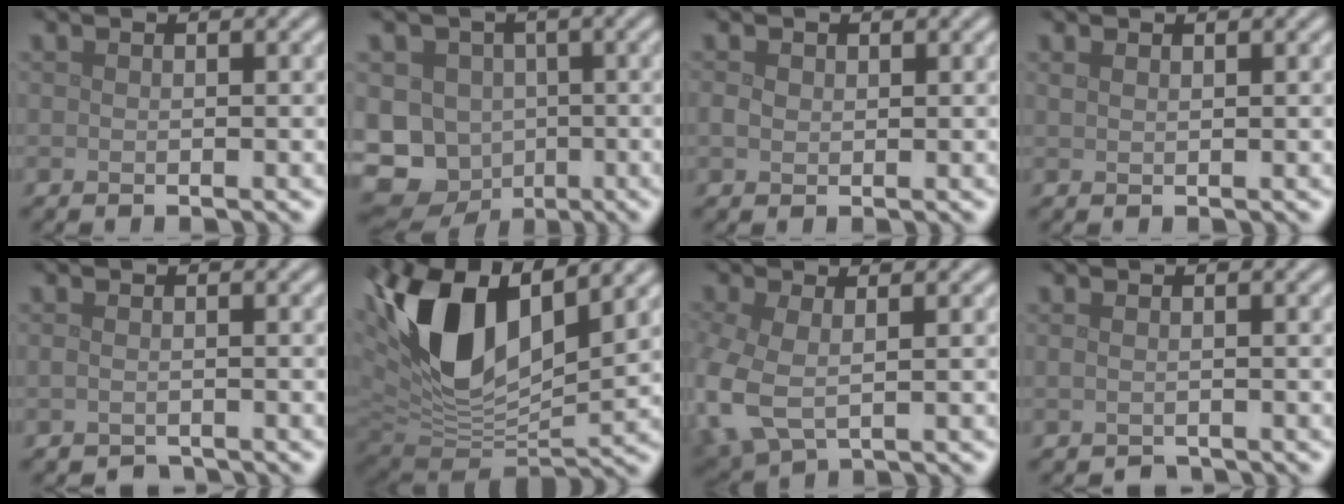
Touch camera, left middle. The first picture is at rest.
{"total": 12.2, "force": [-3.6, 10.8, 4.4], "torque": [-0.082, -0.020, -0.086]}
{"total": 1.0, "force": [0.3, 0.8, 0.5], "torque": [-0.013, 0.002, 0.005]}
{"total": 0.7, "force": [0.7, 0.2, 0.3], "torque": [-0.008, 0.001, 0.015]}
{"total": 1.3, "force": [-1.2, 0.4, 0.2], "torque": [-0.005, -0.009, -0.025]}
{"total": 13.8, "force": [4.9, 7.0, 10.9], "torque": [-0.223, 0.010, 0.085]}
{"total": 6.1, "force": [-1.2, 3.6, 4.8], "torque": [-0.138, -0.026, -0.018]}
{"total": 0.9, "force": [-0.8, 0.2, 0.1], "torque": [-0.004, -0.009, -0.019]}